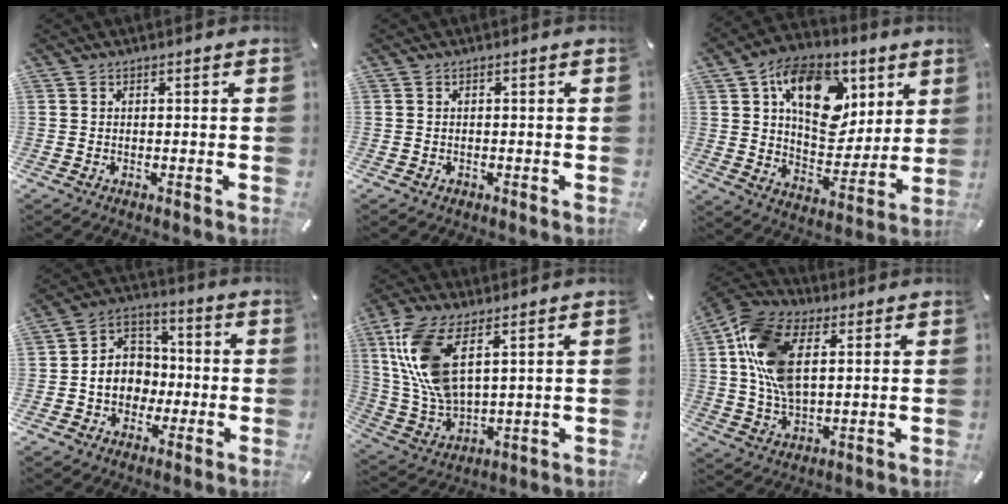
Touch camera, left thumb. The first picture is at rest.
{"total": 0.7, "force": [-0.2, 0.5, 0.5], "torque": [-0.009, 0.002, -0.005]}
{"total": 19.2, "force": [8.2, 12.9, 11.5], "torque": [-0.169, -0.028, 0.148]}
{"total": 9.2, "force": [-2.2, 8.3, 3.4], "torque": [-0.076, 0.015, -0.041]}
{"total": 12.9, "force": [5.7, 6.2, 9.8], "torque": [-0.236, -0.022, 0.104]}
{"total": 15.3, "force": [4.2, 9.3, 11.5], "torque": [-0.268, 0.003, 0.076]}